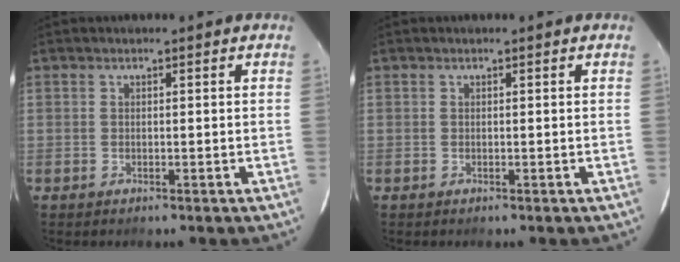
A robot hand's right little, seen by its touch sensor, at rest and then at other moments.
{"total": 0.0}